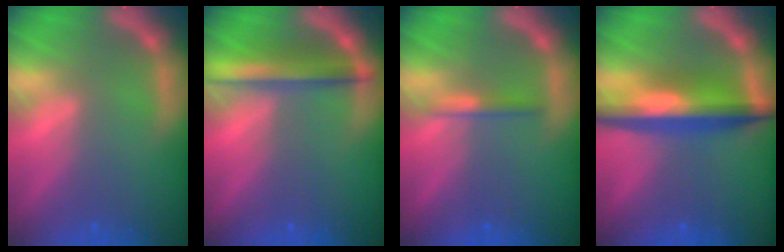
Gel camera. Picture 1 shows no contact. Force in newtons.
{"total": 4.4}
{"total": 1.4}
{"total": 7.1}